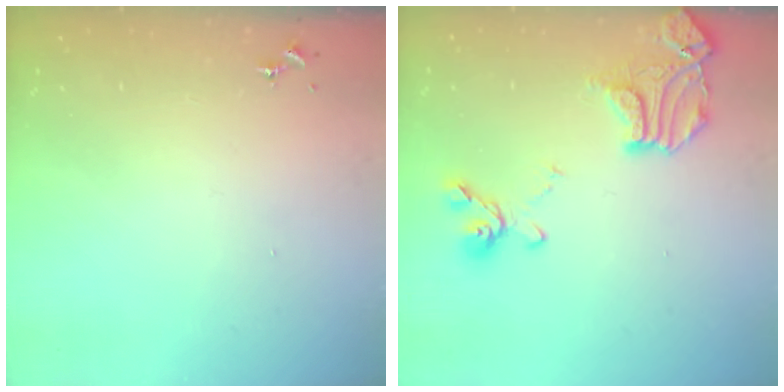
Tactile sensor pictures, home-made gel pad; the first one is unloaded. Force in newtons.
{"total": 19.1, "press": 19.0, "slide": 2.1}